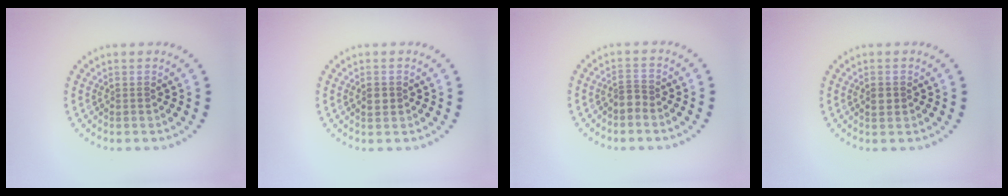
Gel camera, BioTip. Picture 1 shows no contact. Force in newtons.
{"total": 1.4, "press": 1.4, "slide": 0.1}
{"total": 1.1, "press": 0.7, "slide": 0.9}
{"total": 1.4, "press": 1.4, "slide": 0.1}